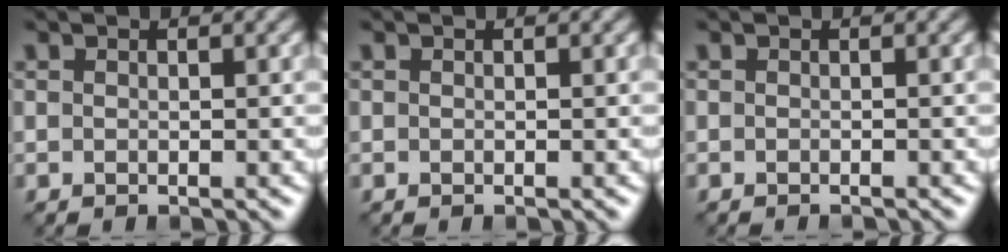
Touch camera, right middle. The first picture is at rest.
{"total": 0.0}
{"total": 1.0, "force": [-0.9, 0.1, 0.3], "torque": [0.004, -0.002, -0.014]}